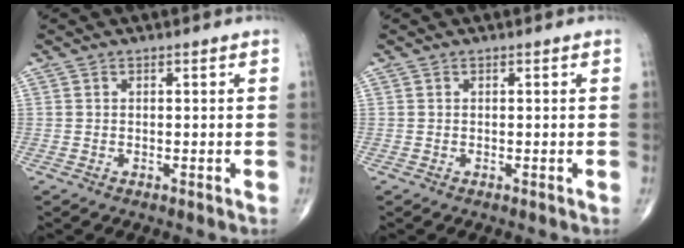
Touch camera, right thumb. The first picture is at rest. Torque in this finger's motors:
{"motor_torque": [-0.01, -0.01, 0.02, -0.03, 0.03]}